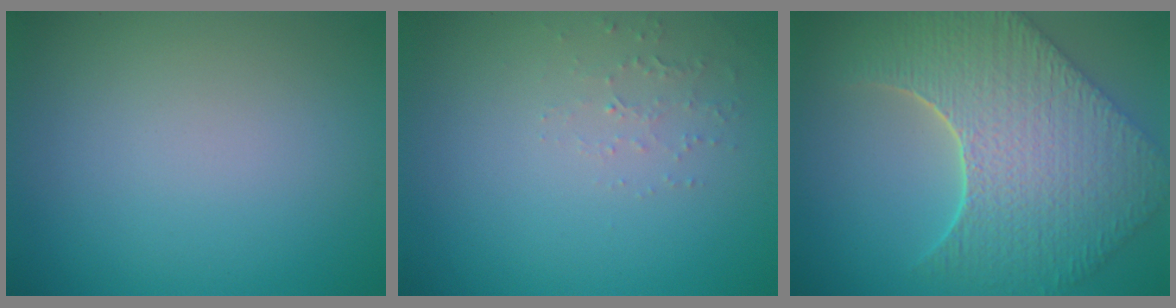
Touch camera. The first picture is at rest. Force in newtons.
{"total": 1.3, "press": 1.3, "slide": 0.4}
{"total": 9.7, "press": 7.1, "slide": 6.6}